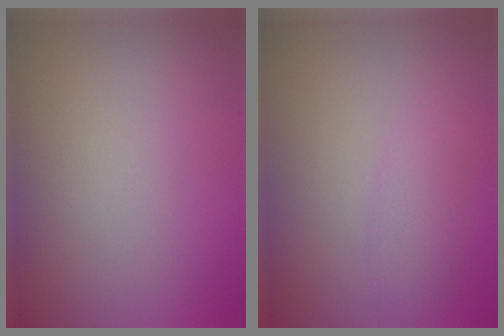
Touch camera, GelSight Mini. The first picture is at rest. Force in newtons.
{"total": 1.8, "press": 1.8, "slide": 0.1}